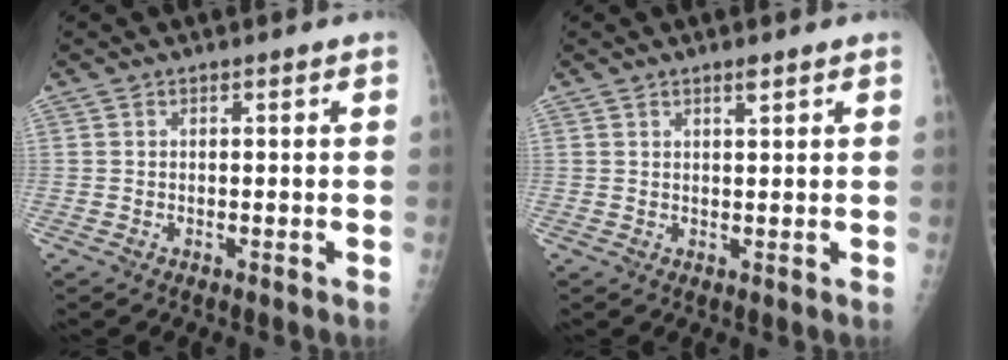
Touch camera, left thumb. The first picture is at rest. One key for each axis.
{"total": 1.6, "fx": 1.1, "fy": 0.3, "fz": 1.1, "tx": -0.014, "ty": -0.007, "tz": 0.019}